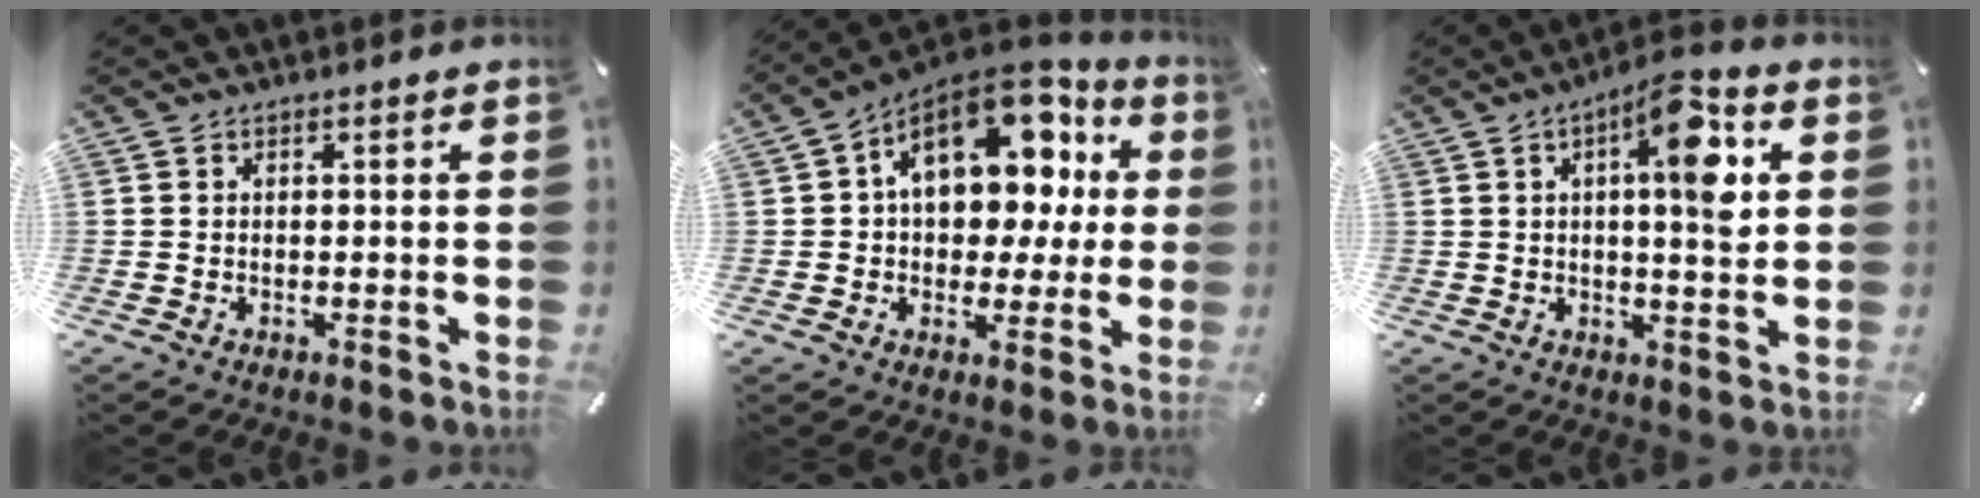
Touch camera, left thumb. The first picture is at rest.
{"total": 18.8, "force": [7.4, 11.8, 12.6], "torque": [-0.187, -0.051, 0.126]}
{"total": 12.0, "force": [4.2, 3.6, 10.6], "torque": [-0.156, -0.015, 0.060]}